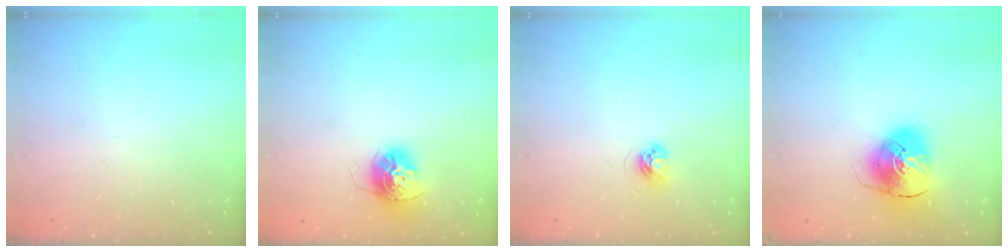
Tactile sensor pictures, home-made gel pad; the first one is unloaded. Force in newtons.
{"total": 13.4, "press": 13.4, "slide": 1.2}
{"total": 4.0, "press": 4.0, "slide": 0.4}
{"total": 10.4, "press": 10.3, "slide": 1.8}